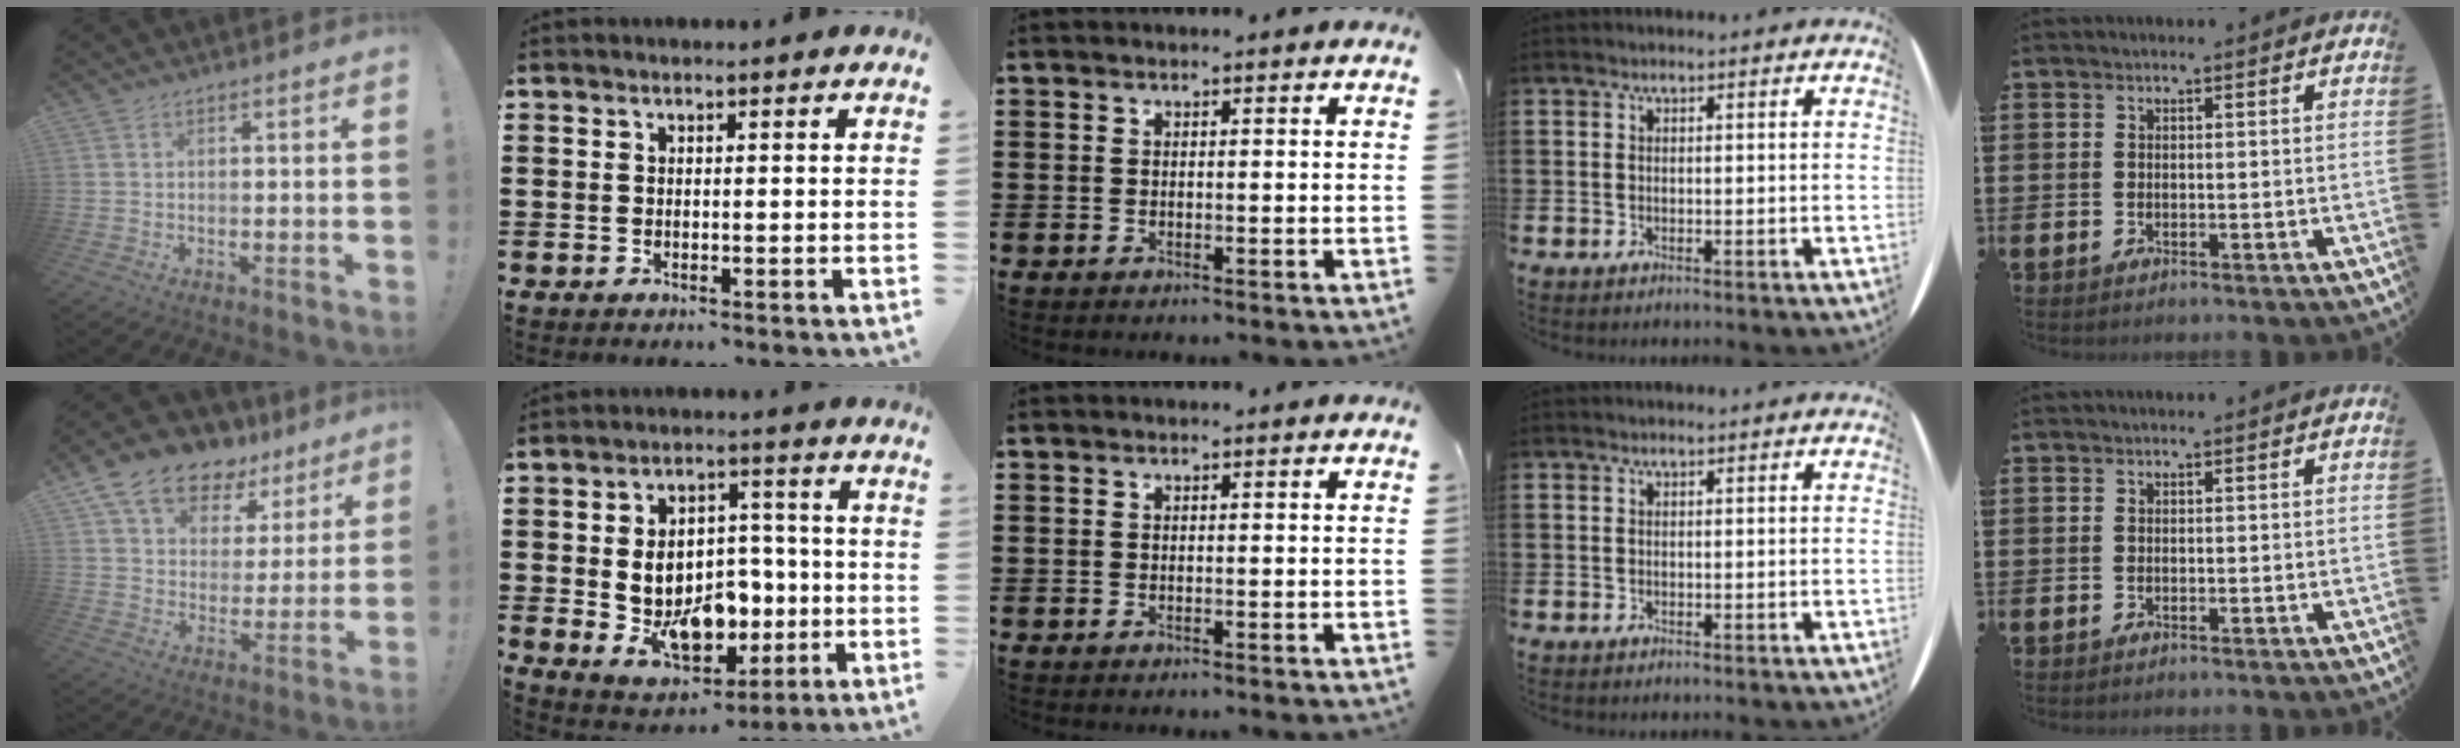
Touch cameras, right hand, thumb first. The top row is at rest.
{"thumb": {"total": 14.5, "force": [10.8, 8.0, 5.4], "torque": [-0.103, -0.077, 0.199]}, "index": {"total": 10.4, "force": [-1.2, 7.3, 7.3], "torque": [-0.124, 0.007, -0.020]}}